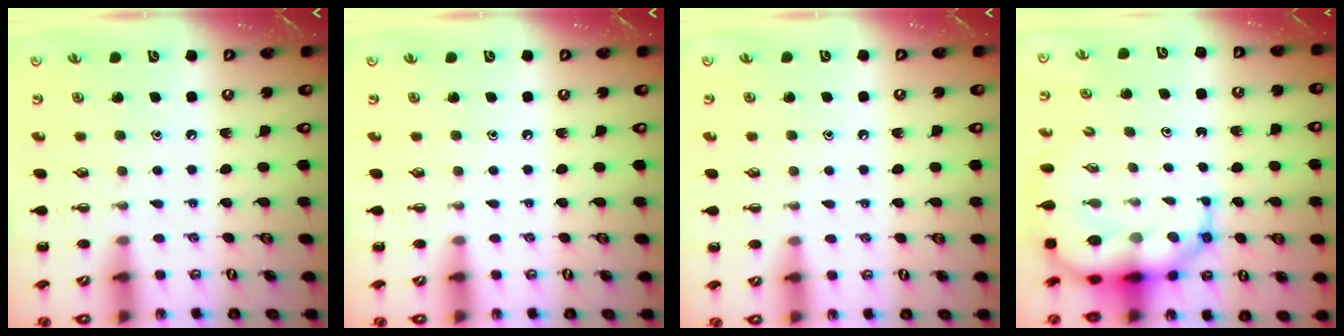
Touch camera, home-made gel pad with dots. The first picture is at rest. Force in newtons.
{"total": 0.0}
{"total": 3.0, "press": 2.8, "slide": 1.1}
{"total": 10.7, "press": 10.3, "slide": 2.9}